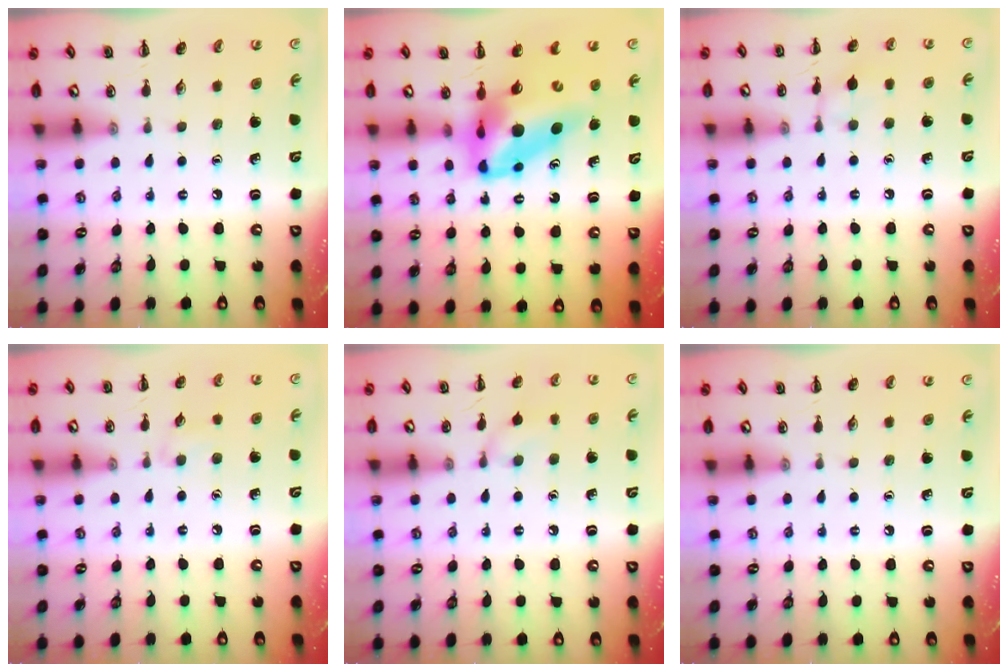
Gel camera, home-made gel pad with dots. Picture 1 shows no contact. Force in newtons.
{"total": 12.3, "press": 11.7, "slide": 3.9}
{"total": 7.1, "press": 6.9, "slide": 1.9}
{"total": 4.8, "press": 4.4, "slide": 1.7}
{"total": 7.6, "press": 7.4, "slide": 1.9}
{"total": 0.0}